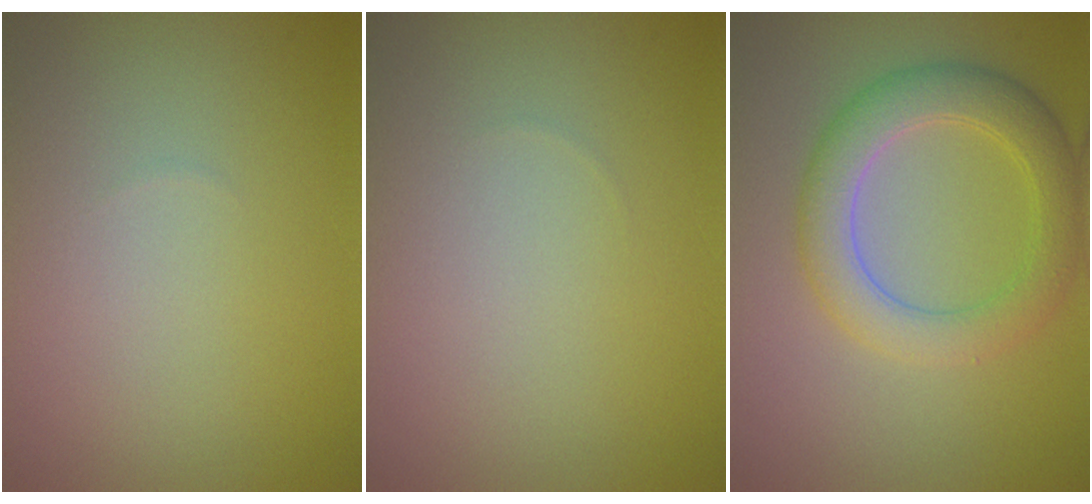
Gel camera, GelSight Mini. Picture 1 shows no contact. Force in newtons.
{"total": 0.0}
{"total": 4.7, "press": 4.7, "slide": 0.1}